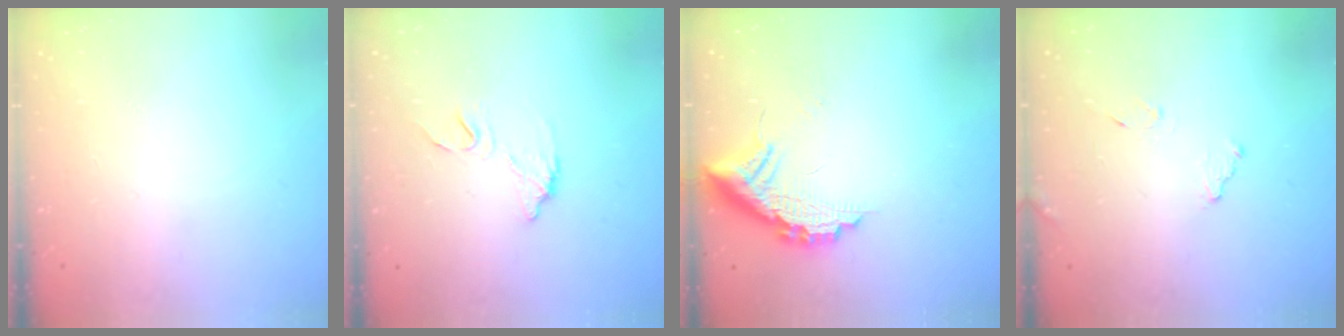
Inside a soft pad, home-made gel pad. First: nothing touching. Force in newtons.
{"total": 7.6, "press": 7.6, "slide": 0.1}
{"total": 10.9, "press": 10.9, "slide": 0.9}
{"total": 8.8, "press": 8.8, "slide": 0.4}